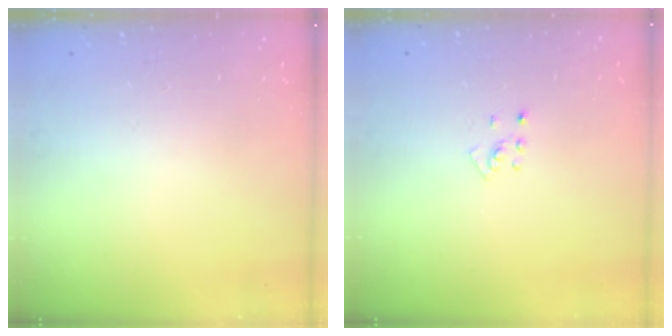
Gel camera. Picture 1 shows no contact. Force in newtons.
{"total": 2.7, "press": 2.7, "slide": 0.5}